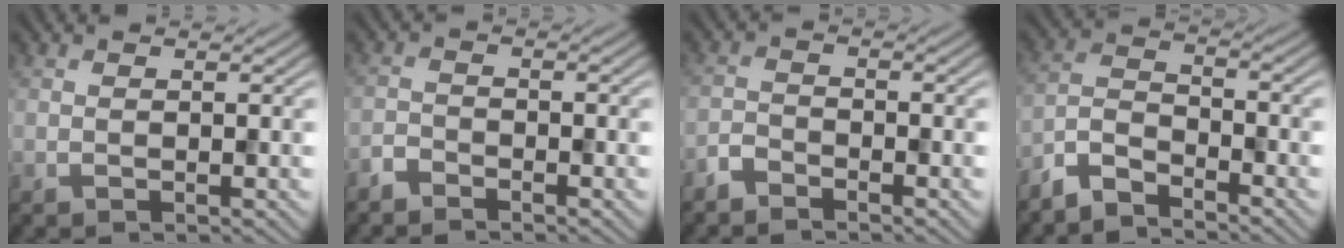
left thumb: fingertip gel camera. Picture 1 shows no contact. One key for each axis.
{"total": 2.1, "fx": -1.9, "fy": 0.5, "fz": 0.5, "tx": -0.009, "ty": -0.002, "tz": -0.048}
{"total": 2.4, "fx": -2.2, "fy": 0.7, "fz": 0.6, "tx": -0.013, "ty": -0.001, "tz": -0.055}
{"total": 5.2, "fx": -4.6, "fy": 1.3, "fz": 2.1, "tx": -0.050, "ty": -0.003, "tz": -0.107}